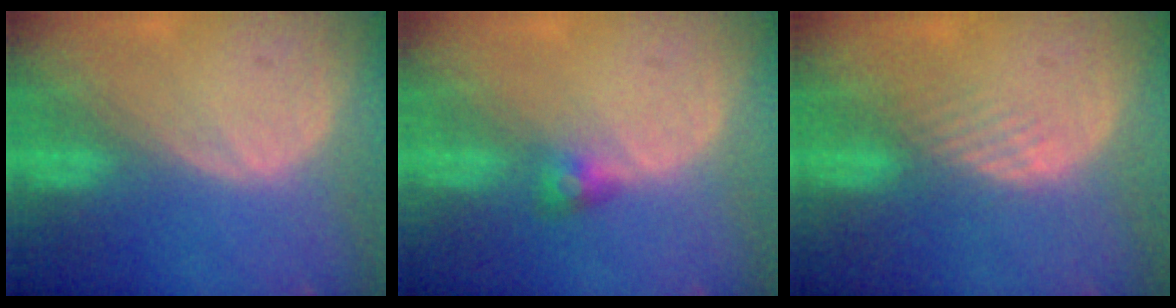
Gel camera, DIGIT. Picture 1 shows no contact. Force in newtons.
{"total": 2.5, "press": 2.5, "slide": 0.2}
{"total": 2.9, "press": 2.3, "slide": 1.8}